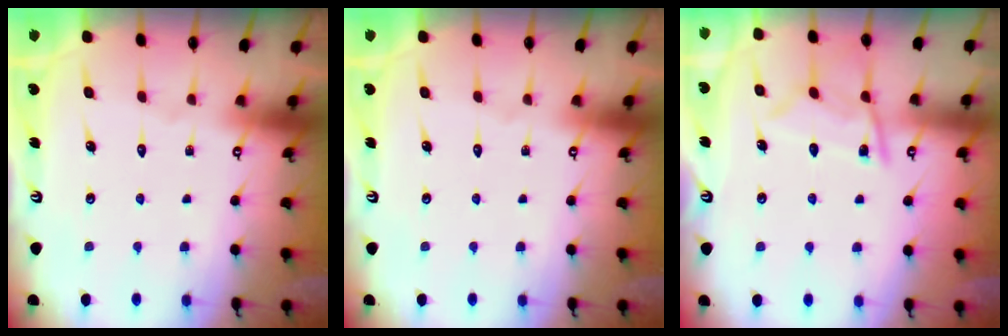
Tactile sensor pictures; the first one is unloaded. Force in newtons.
{"total": 0.0}
{"total": 10.9, "press": 10.8, "slide": 1.0}